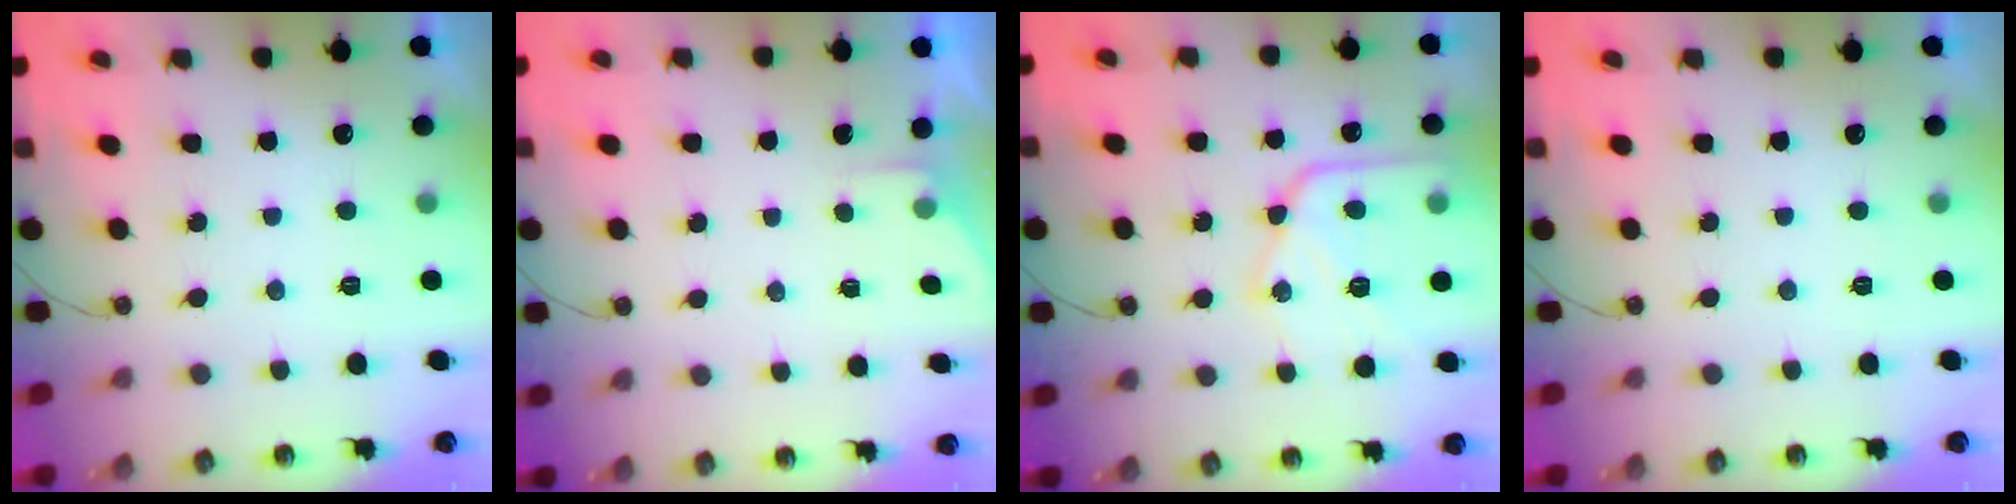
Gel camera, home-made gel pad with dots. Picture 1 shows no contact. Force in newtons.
{"total": 1.8, "press": 1.8, "slide": 0.3}
{"total": 15.8, "press": 15.7, "slide": 1.8}
{"total": 0.0}